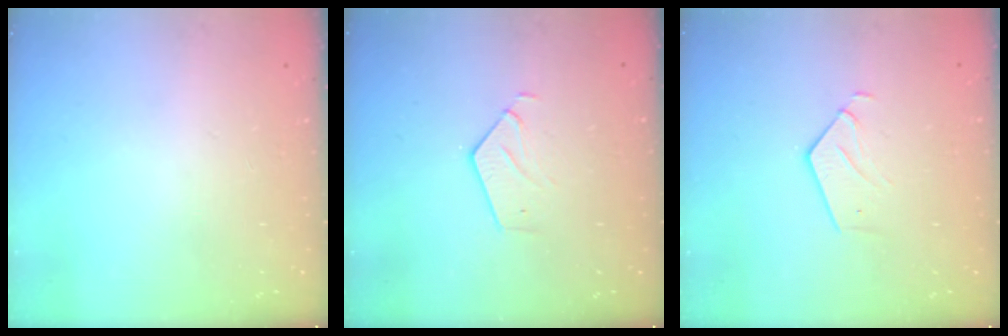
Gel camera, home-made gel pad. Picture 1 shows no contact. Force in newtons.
{"total": 3.8, "press": 3.8, "slide": 0.3}
{"total": 3.3, "press": 3.3, "slide": 0.2}